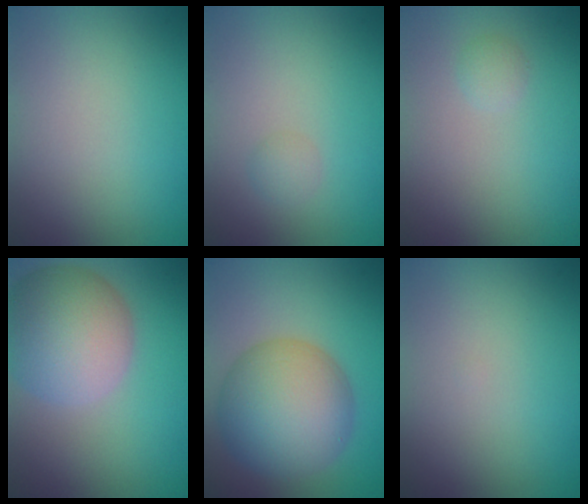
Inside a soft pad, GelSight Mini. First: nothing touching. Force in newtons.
{"total": 1.0, "press": 1.0, "slide": 0.0}
{"total": 0.8, "press": 0.8, "slide": 0.1}
{"total": 8.9, "press": 8.8, "slide": 0.8}
{"total": 9.9, "press": 9.8, "slide": 0.5}
{"total": 0.0}